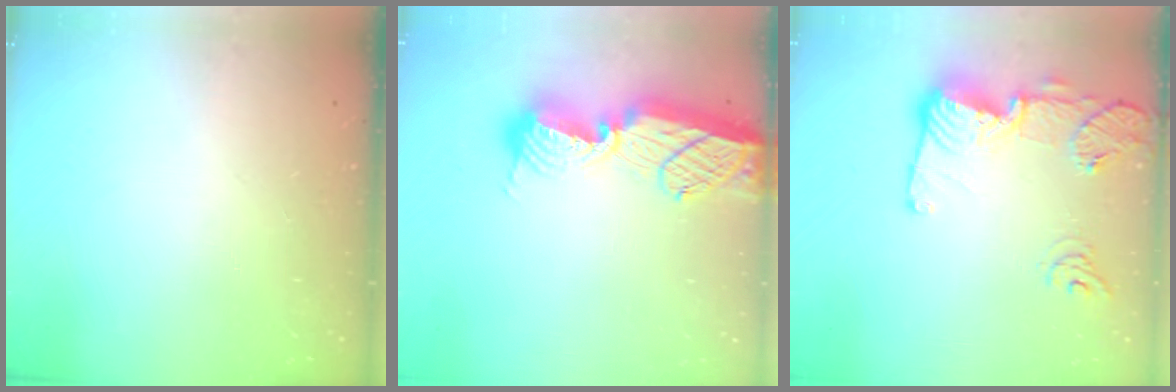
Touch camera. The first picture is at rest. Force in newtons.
{"total": 15.2, "press": 15.1, "slide": 1.3}
{"total": 17.1, "press": 17.0, "slide": 1.7}